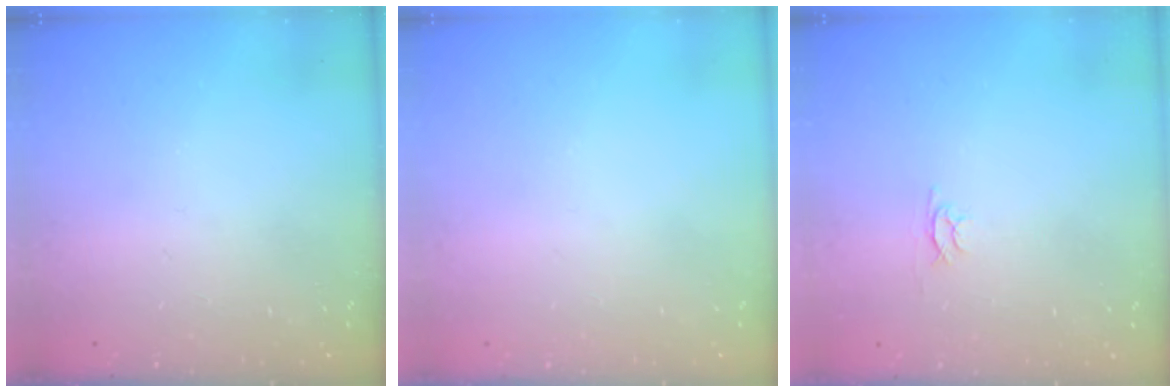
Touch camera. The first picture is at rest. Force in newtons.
{"total": 0.0}
{"total": 2.4, "press": 2.4, "slide": 0.3}